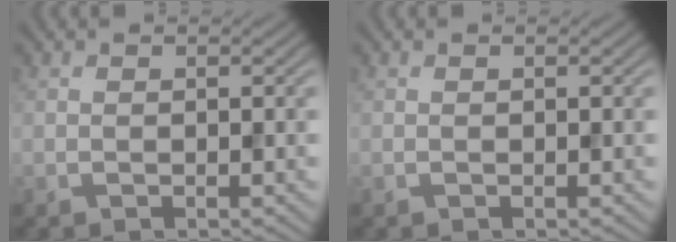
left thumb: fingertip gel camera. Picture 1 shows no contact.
{"total": 0.0}